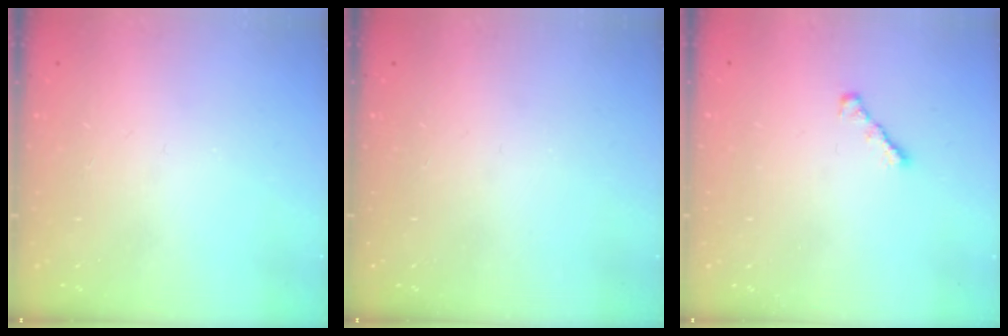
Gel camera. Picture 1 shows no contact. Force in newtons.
{"total": 0.0}
{"total": 2.4, "press": 2.3, "slide": 0.6}